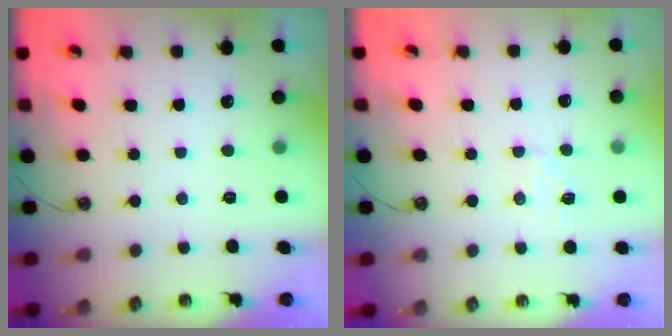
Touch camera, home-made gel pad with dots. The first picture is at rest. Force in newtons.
{"total": 5.8, "press": 5.8, "slide": 0.7}